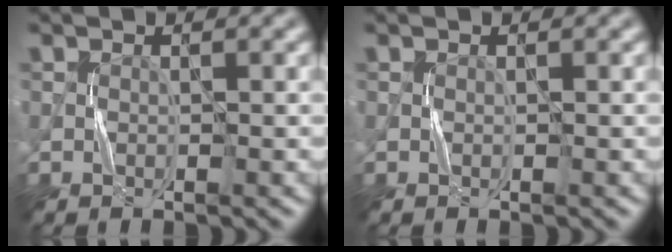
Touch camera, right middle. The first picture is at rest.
{"total": 0.0}